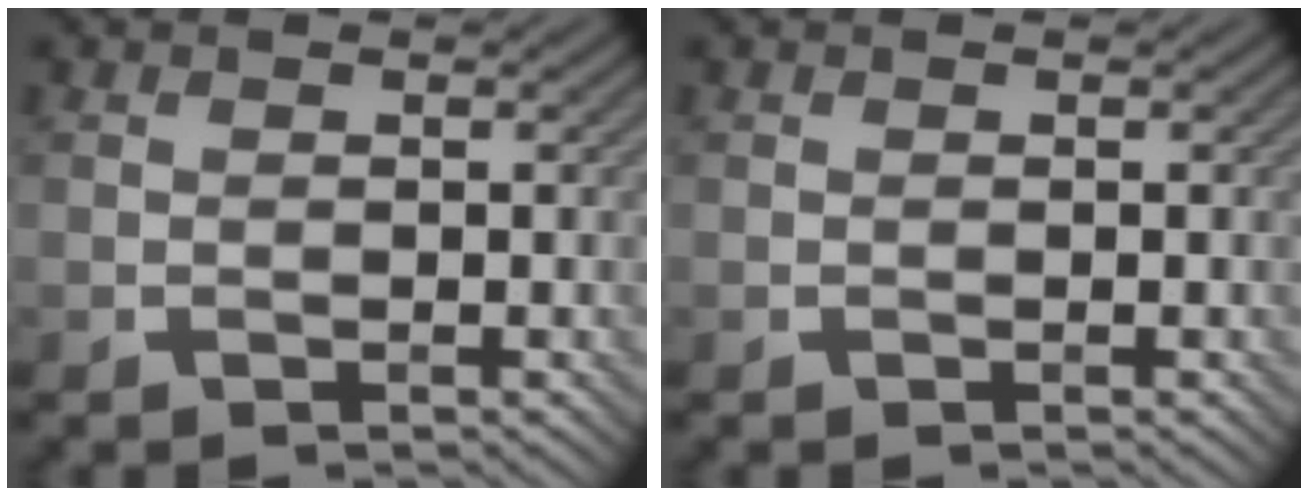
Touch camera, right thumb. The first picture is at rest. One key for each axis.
{"total": 0.0}